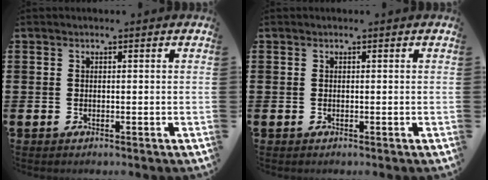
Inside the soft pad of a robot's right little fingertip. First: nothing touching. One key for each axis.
{"total": 0.0}